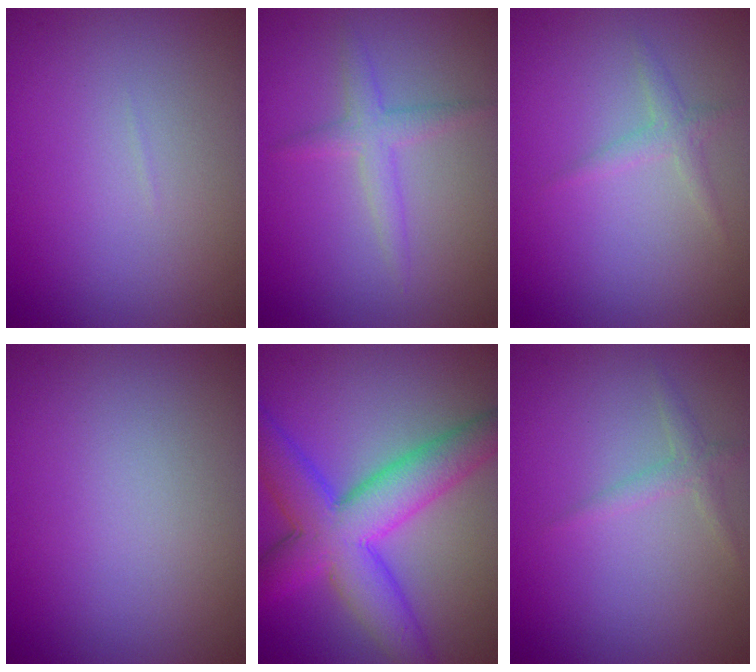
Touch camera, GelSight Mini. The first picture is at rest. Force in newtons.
{"total": 2.0, "press": 2.0, "slide": 0.1}
{"total": 1.4, "press": 1.4, "slide": 0.0}
{"total": 0.0}
{"total": 8.9, "press": 8.9, "slide": 0.2}
{"total": 1.3, "press": 1.3, "slide": 0.0}